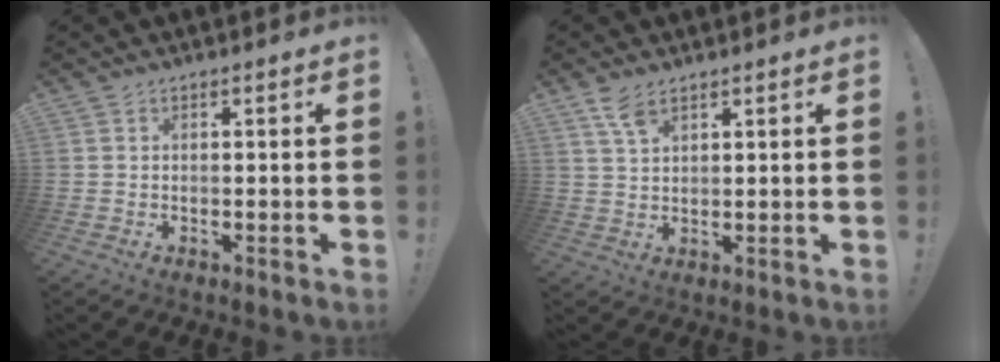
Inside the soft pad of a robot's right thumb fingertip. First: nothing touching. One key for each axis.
{"total": 5.3, "fx": 3.7, "fy": 2.1, "fz": 3.2, "tx": -0.055, "ty": -0.019, "tz": 0.066}